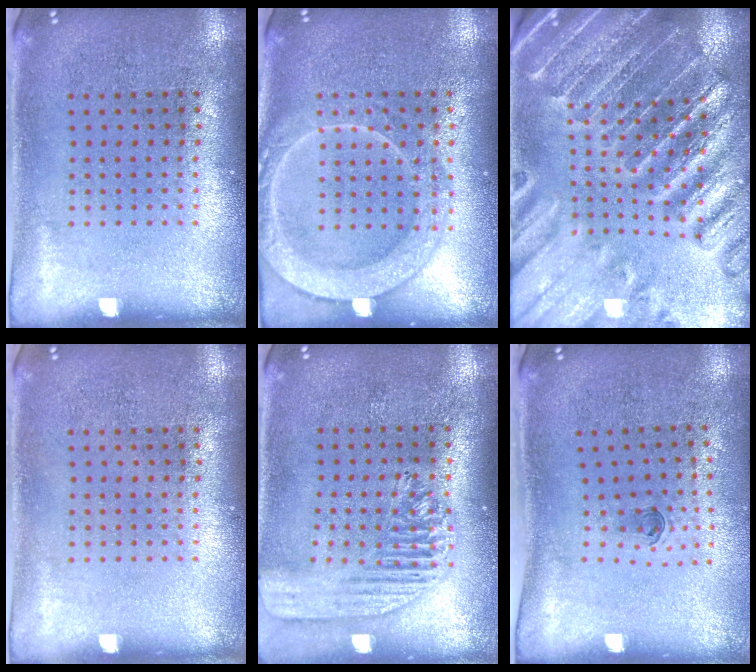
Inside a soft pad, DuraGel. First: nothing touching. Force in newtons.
{"total": 3.6, "press": 3.5, "slide": 0.6}
{"total": 3.1, "press": 3.1, "slide": 0.4}
{"total": 0.0}
{"total": 1.7, "press": 1.6, "slide": 0.6}
{"total": 0.6, "press": 0.3, "slide": 0.5}